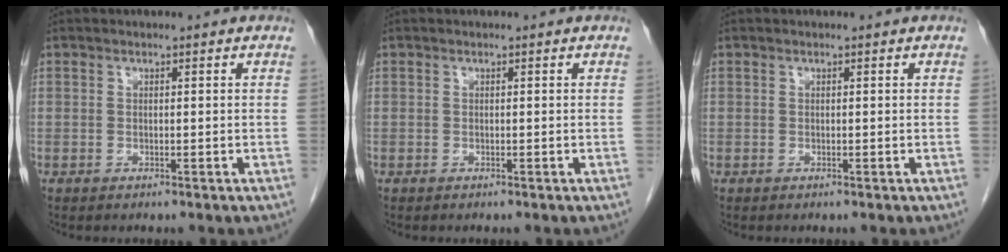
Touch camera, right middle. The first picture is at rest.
{"total": 0.0}
{"total": 0.0}